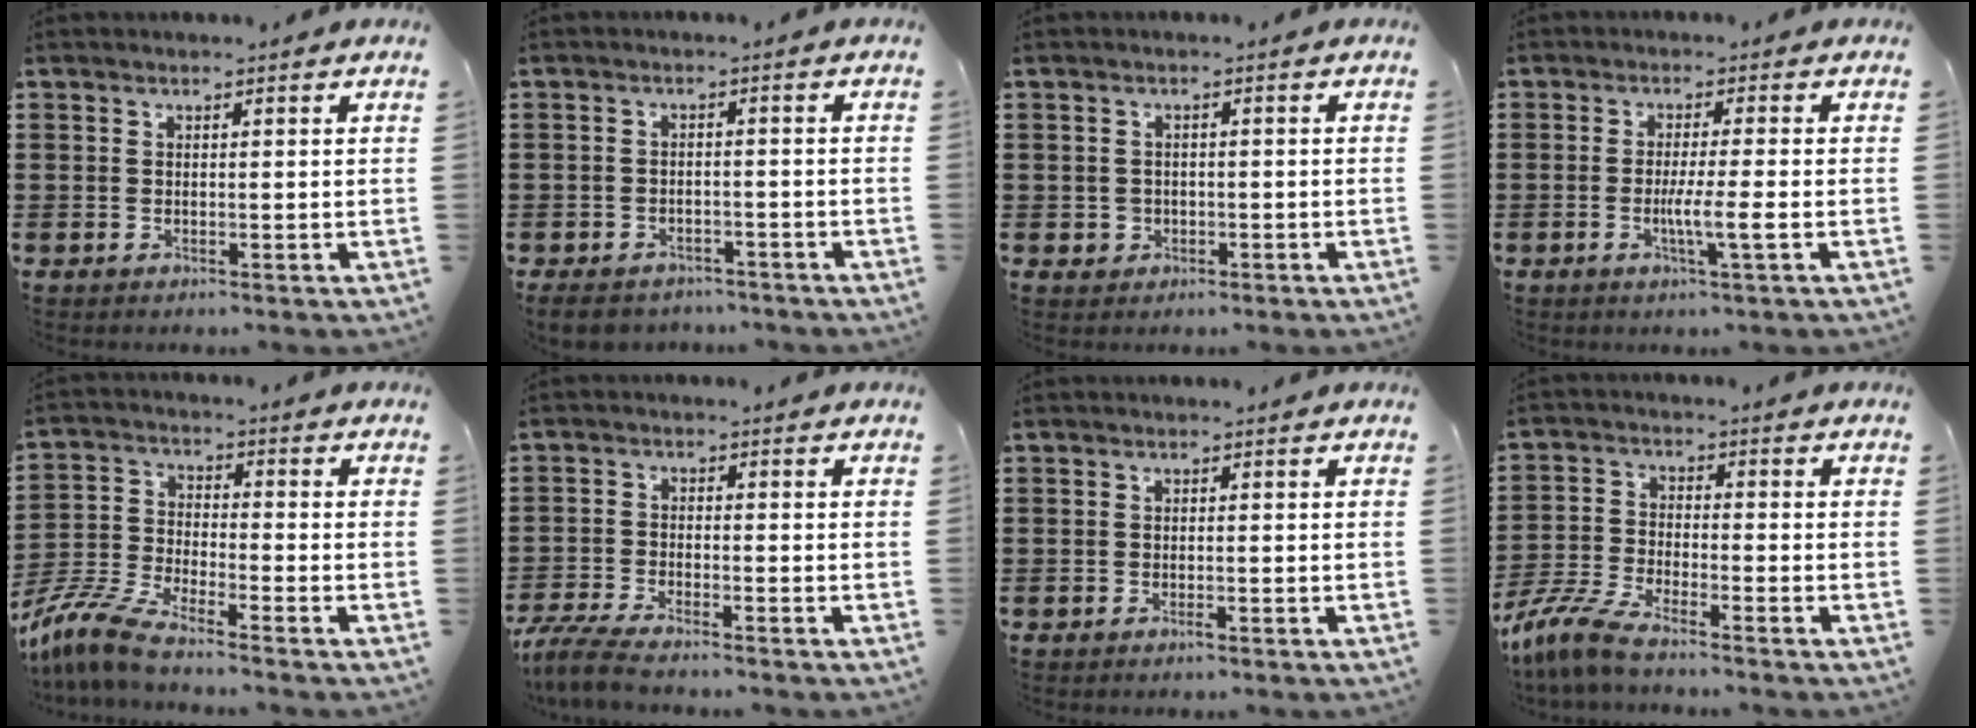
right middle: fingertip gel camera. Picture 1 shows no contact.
{"total": 3.1, "force": [-2.9, 0.9, 0.4], "torque": [-0.017, 0.001, -0.065]}
{"total": 1.5, "force": [-0.4, 1.4, 0.3], "torque": [-0.010, 0.005, -0.012]}
{"total": 4.3, "force": [-1.2, -0.1, 4.2], "torque": [-0.072, -0.007, -0.024]}
{"total": 7.5, "force": [-6.7, 0.7, 3.3], "torque": [-0.094, -0.007, -0.139]}
{"total": 4.5, "force": [-4.1, 0.2, 1.8], "torque": [-0.057, -0.014, -0.086]}
{"total": 0.7, "force": [-0.4, 0.1, 0.6], "torque": [-0.012, -0.004, -0.007]}
{"total": 6.1, "force": [-5.4, 0.5, 2.8], "torque": [-0.086, -0.015, -0.113]}